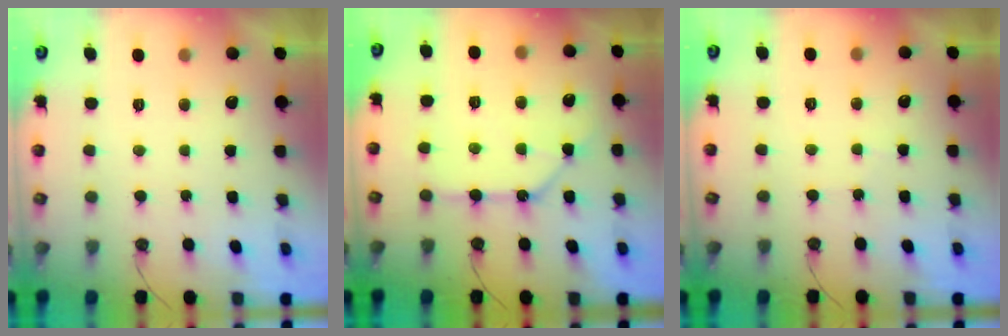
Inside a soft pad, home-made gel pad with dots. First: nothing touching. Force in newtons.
{"total": 10.1, "press": 10.0, "slide": 1.3}
{"total": 3.2, "press": 3.2, "slide": 0.5}